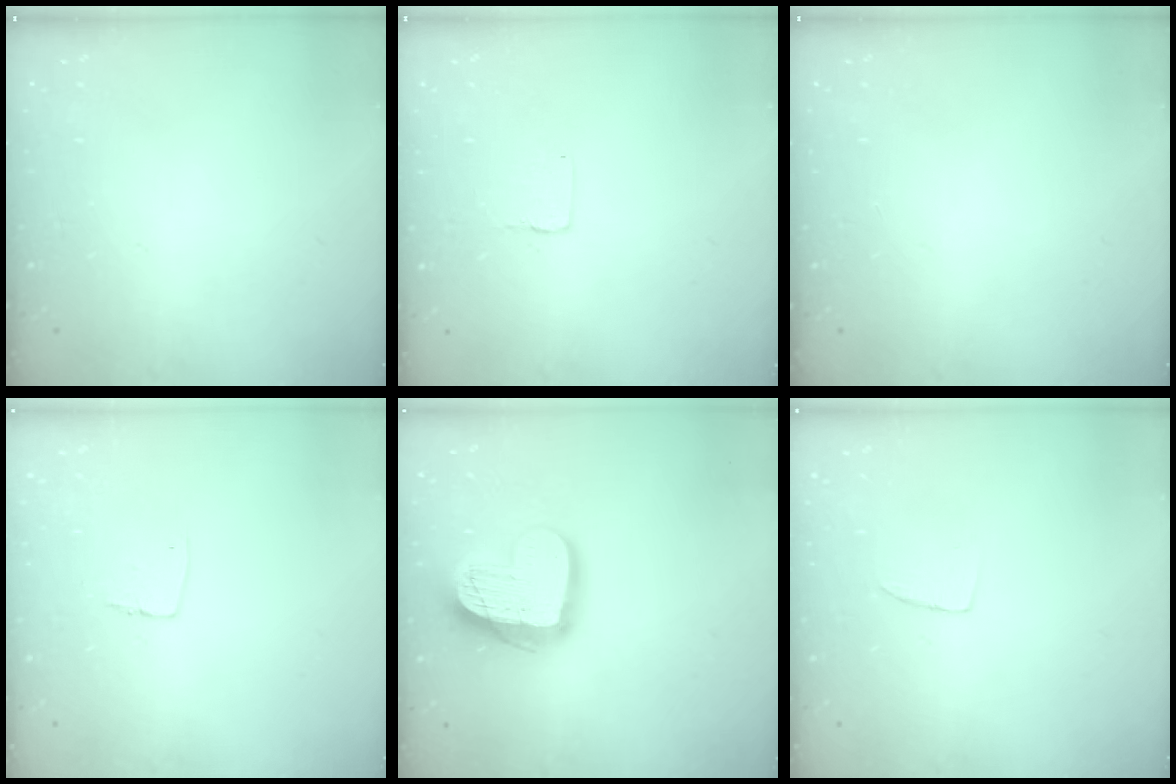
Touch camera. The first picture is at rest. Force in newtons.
{"total": 1.0, "press": 1.0, "slide": 0.1}
{"total": 0.0}
{"total": 4.9, "press": 4.8, "slide": 0.3}
{"total": 17.8, "press": 17.7, "slide": 1.7}
{"total": 4.0, "press": 4.0, "slide": 0.3}